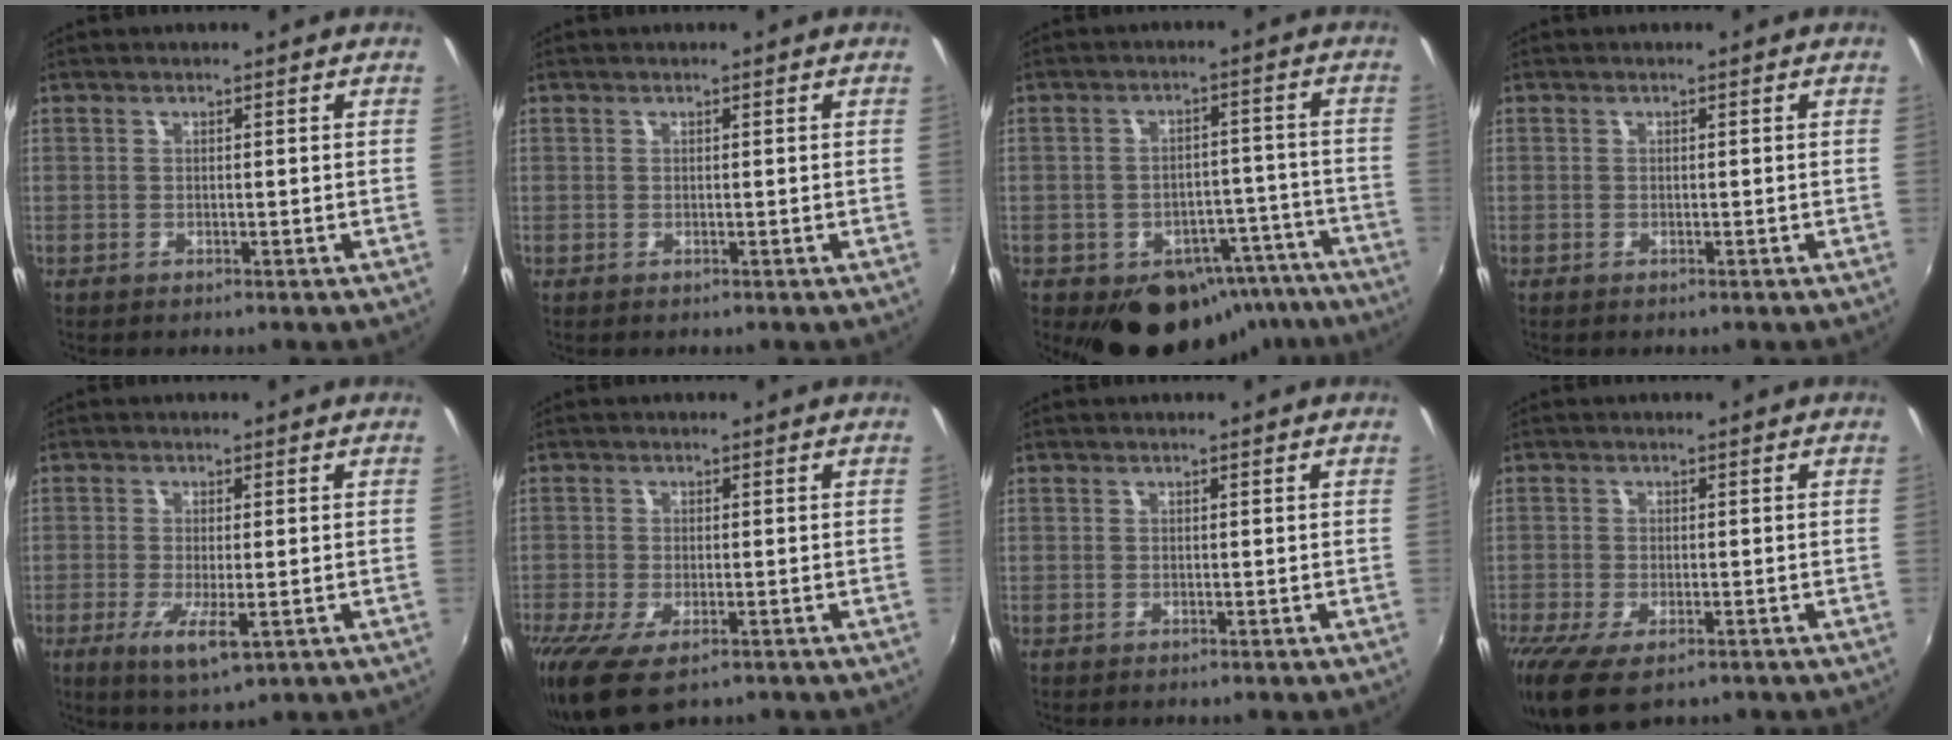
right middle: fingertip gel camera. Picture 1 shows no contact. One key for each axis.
{"total": 0.0}
{"total": 15.2, "fx": -10.5, "fy": 9.8, "fz": 5.1, "tx": -0.077, "ty": 0.038, "tz": -0.104}
{"total": 0.0}
{"total": 6.2, "fx": -2.2, "fy": 1.4, "fz": 5.6, "tx": -0.114, "ty": -0.022, "tz": -0.036}
{"total": 8.6, "fx": -5.1, "fy": 3.4, "fz": 6.0, "tx": -0.133, "ty": -0.040, "tz": -0.088}
{"total": 0.0}
{"total": 8.3, "fx": -5.3, "fy": 3.3, "fz": 5.5, "tx": -0.126, "ty": -0.039, "tz": -0.091}